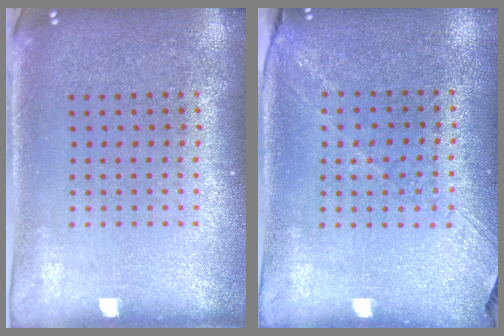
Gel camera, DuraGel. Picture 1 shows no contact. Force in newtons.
{"total": 1.2, "press": 1.1, "slide": 0.6}